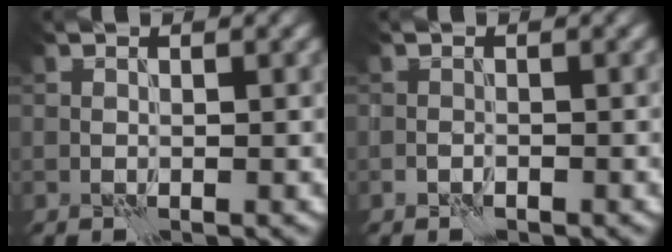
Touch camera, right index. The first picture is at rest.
{"total": 0.9, "force": [-0.6, 0.5, 0.3], "torque": [-0.006, 0.000, -0.012]}